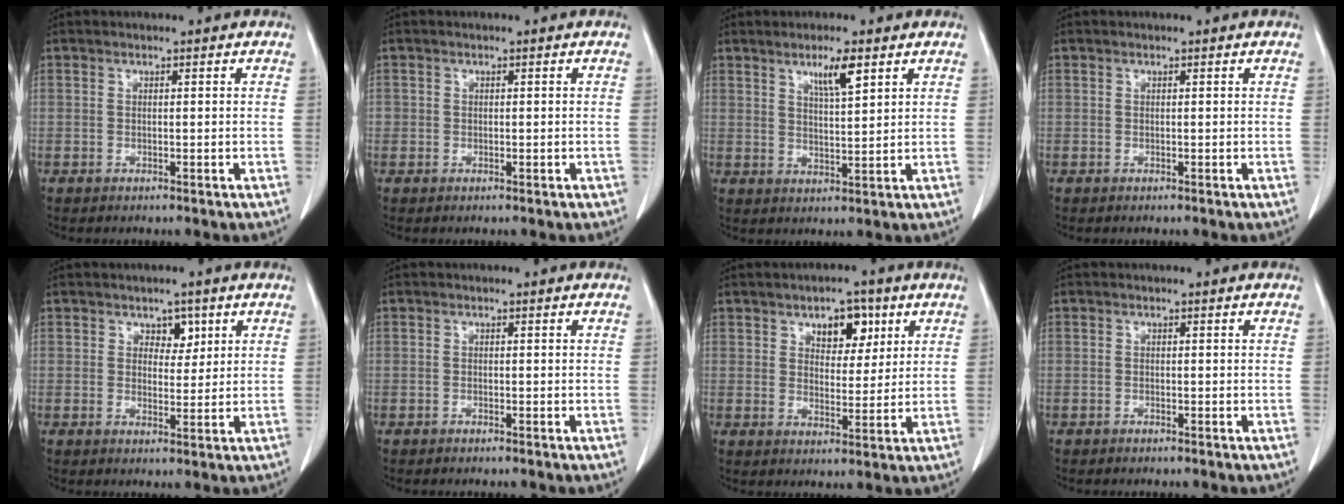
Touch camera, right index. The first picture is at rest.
{"total": 1.2, "force": [-0.2, 1.1, 0.5], "torque": [0.001, 0.009, 0.003]}
{"total": 5.0, "force": [2.9, 0.5, 4.0], "torque": [-0.069, -0.003, 0.051]}
{"total": 0.0}
{"total": 3.0, "force": [1.5, 1.9, 1.6], "torque": [-0.014, 0.001, 0.023]}
{"total": 0.0}
{"total": 6.2, "force": [3.3, 3.4, 4.0], "torque": [-0.054, 0.006, 0.051]}
{"total": 0.0}